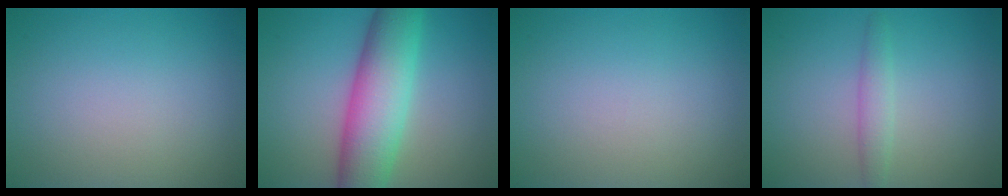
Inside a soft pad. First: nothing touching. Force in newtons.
{"total": 8.8, "press": 8.8, "slide": 0.1}
{"total": 0.0}
{"total": 1.8, "press": 1.8, "slide": 0.1}